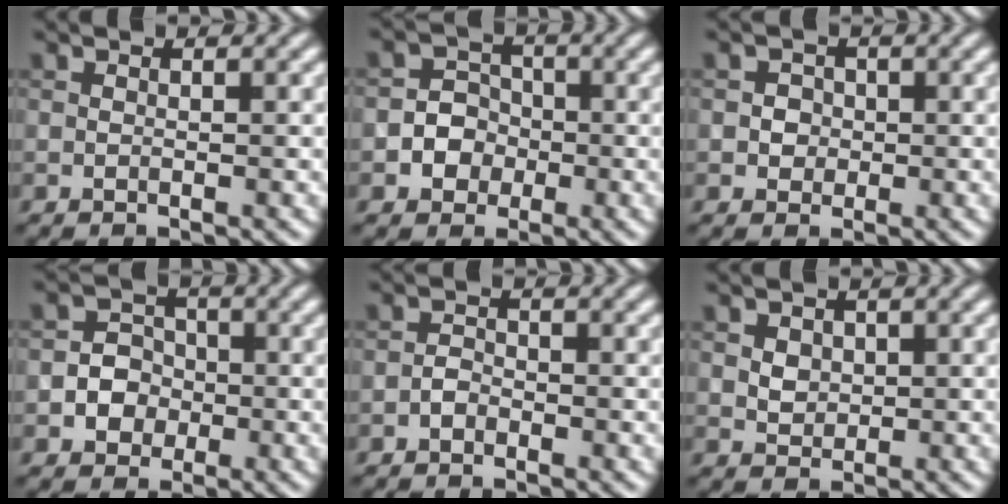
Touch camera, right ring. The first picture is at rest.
{"total": 3.4, "force": [-0.8, 3.1, 1.0], "torque": [0.010, 0.004, -0.033]}
{"total": 1.9, "force": [0.2, 1.7, 0.7], "torque": [0.007, 0.006, 0.001]}
{"total": 3.0, "force": [-0.7, 2.8, 1.0], "torque": [0.008, 0.001, -0.027]}
{"total": 1.1, "force": [-0.7, 0.7, 0.4], "torque": [-0.007, 0.004, -0.015]}
{"total": 2.2, "force": [0.8, 1.7, 1.1], "torque": [-0.027, 0.006, 0.021]}